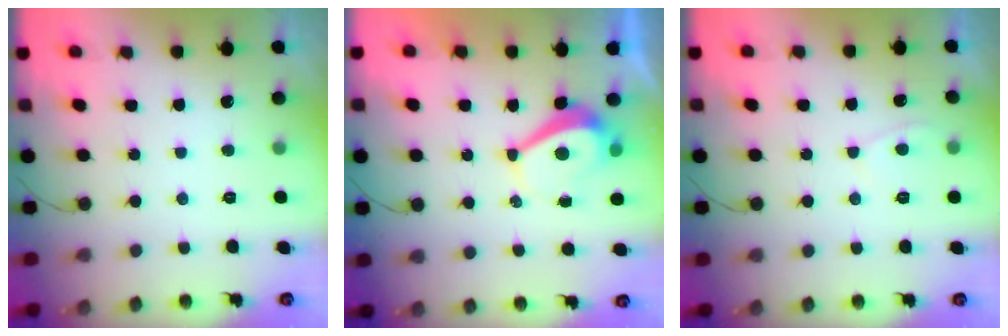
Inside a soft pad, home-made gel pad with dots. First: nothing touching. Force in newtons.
{"total": 4.3, "press": 4.3, "slide": 0.8}
{"total": 3.7, "press": 3.7, "slide": 0.5}